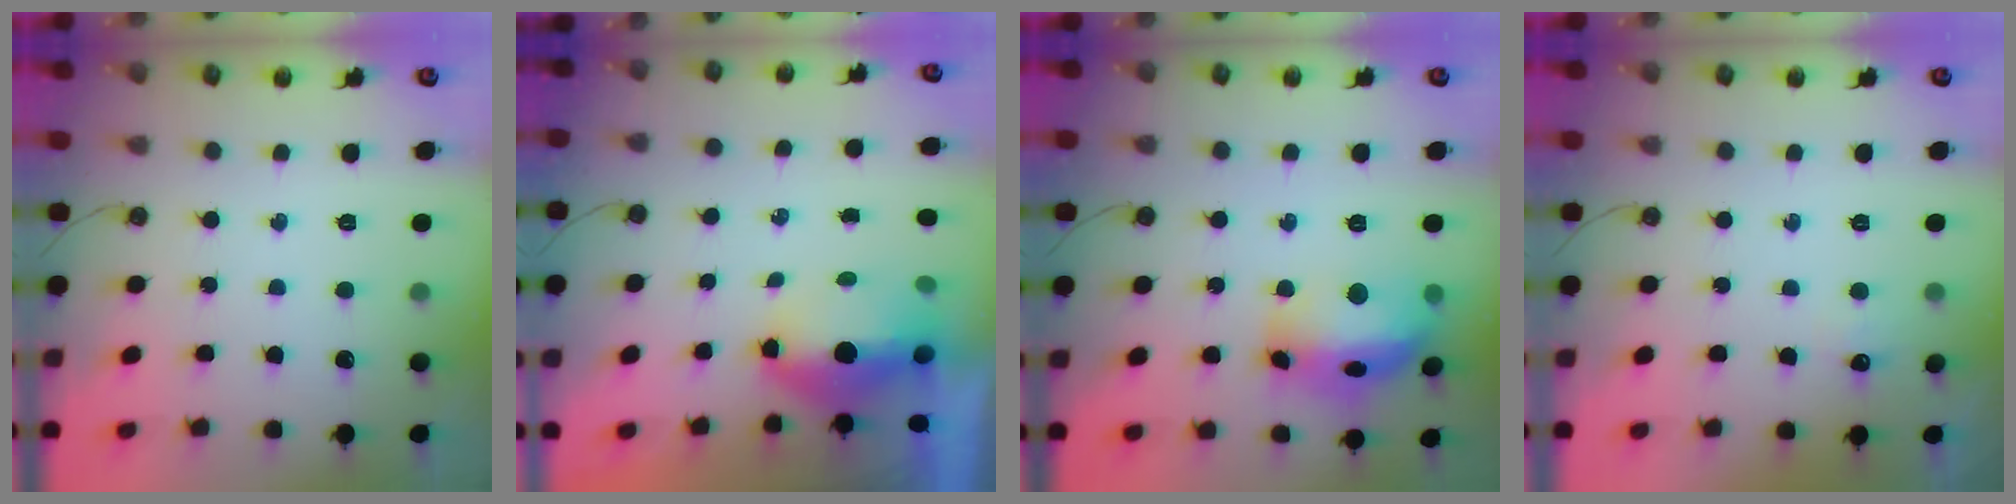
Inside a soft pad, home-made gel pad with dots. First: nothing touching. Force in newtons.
{"total": 11.4, "press": 8.2, "slide": 7.9}
{"total": 17.7, "press": 17.6, "slide": 1.4}
{"total": 4.7, "press": 4.6, "slide": 0.6}